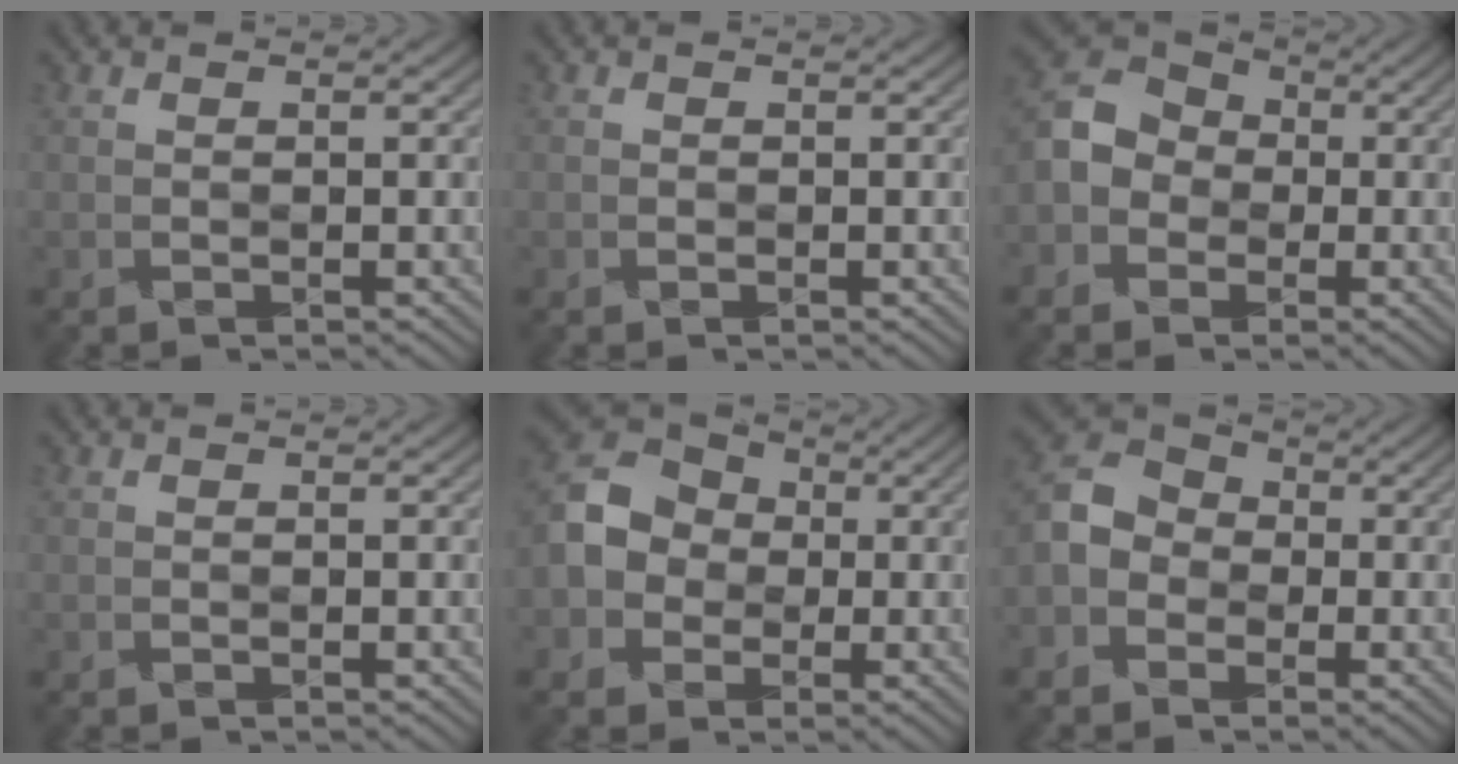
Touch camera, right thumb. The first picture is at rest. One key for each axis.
{"total": 0.0}
{"total": 8.0, "fx": -1.6, "fy": 7.0, "fz": 3.6, "tx": -0.094, "ty": -0.002, "tz": -0.050}
{"total": 0.0}
{"total": 9.0, "fx": -1.0, "fy": 7.9, "fz": 4.3, "tx": -0.113, "ty": 0.000, "tz": -0.033}
{"total": 6.8, "fx": -1.9, "fy": 5.8, "fz": 3.0, "tx": -0.077, "ty": 0.000, "tz": -0.053}